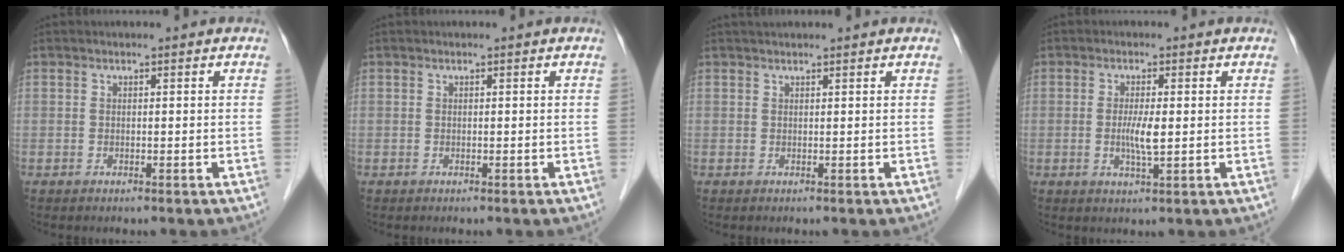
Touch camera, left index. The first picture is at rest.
{"total": 0.0}
{"total": 3.0, "force": [2.8, 0.0, 1.1], "torque": [-0.010, 0.030, 0.042]}
{"total": 3.4, "force": [-0.1, 0.4, 3.4], "torque": [-0.070, -0.005, -0.001]}